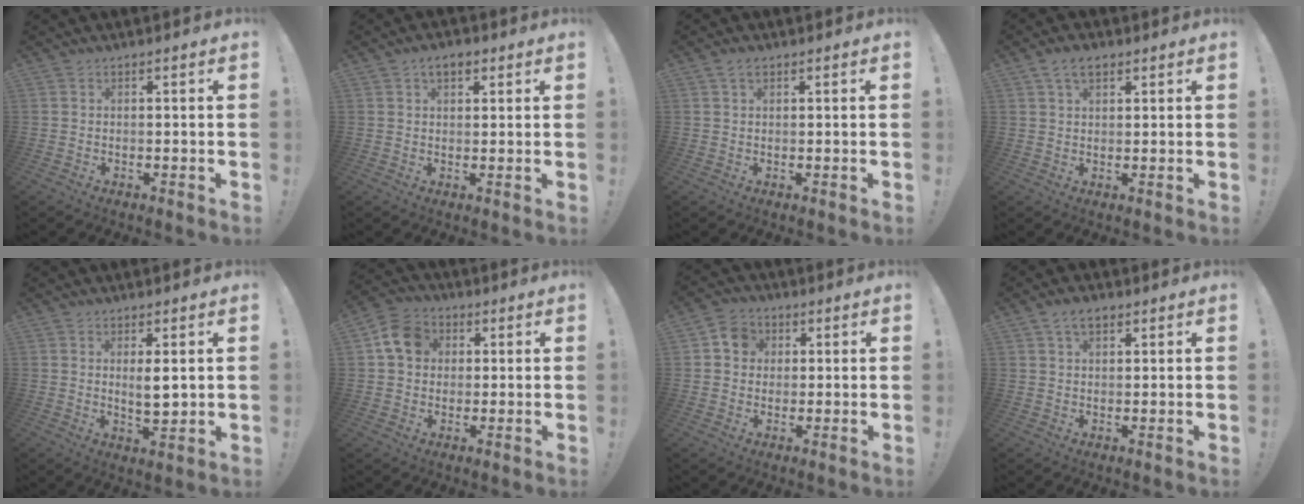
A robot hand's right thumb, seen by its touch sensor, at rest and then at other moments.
{"total": 4.3, "force": [2.0, 2.7, 2.8], "torque": [-0.041, 0.003, 0.034]}
{"total": 1.9, "force": [1.1, 1.0, 1.2], "torque": [-0.023, 0.003, 0.019]}
{"total": 5.5, "force": [2.9, 3.1, 3.4], "torque": [-0.063, -0.001, 0.056]}
{"total": 5.1, "force": [1.3, 1.6, 4.6], "torque": [-0.066, -0.011, 0.018]}
{"total": 10.7, "force": [2.9, 8.8, 5.4], "torque": [-0.087, 0.008, 0.063]}
{"total": 7.4, "force": [1.6, 6.7, 2.8], "torque": [-0.039, 0.006, 0.033]}
{"total": 4.8, "force": [2.6, 2.8, 2.9], "torque": [-0.052, 0.000, 0.049]}